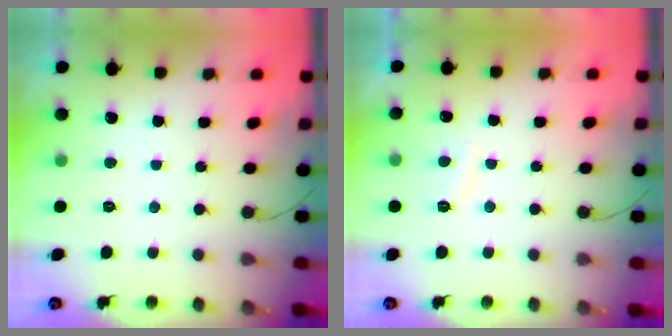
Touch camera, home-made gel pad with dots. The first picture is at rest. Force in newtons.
{"total": 2.6, "press": 2.4, "slide": 0.8}